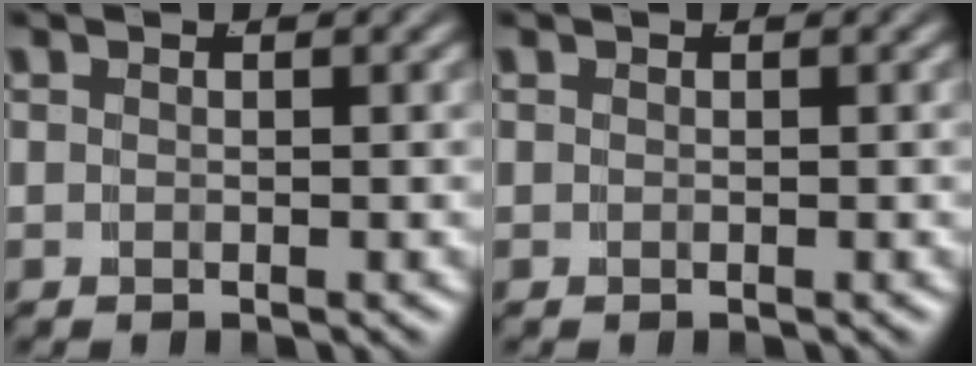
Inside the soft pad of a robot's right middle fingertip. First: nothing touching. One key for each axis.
{"total": 0.0}